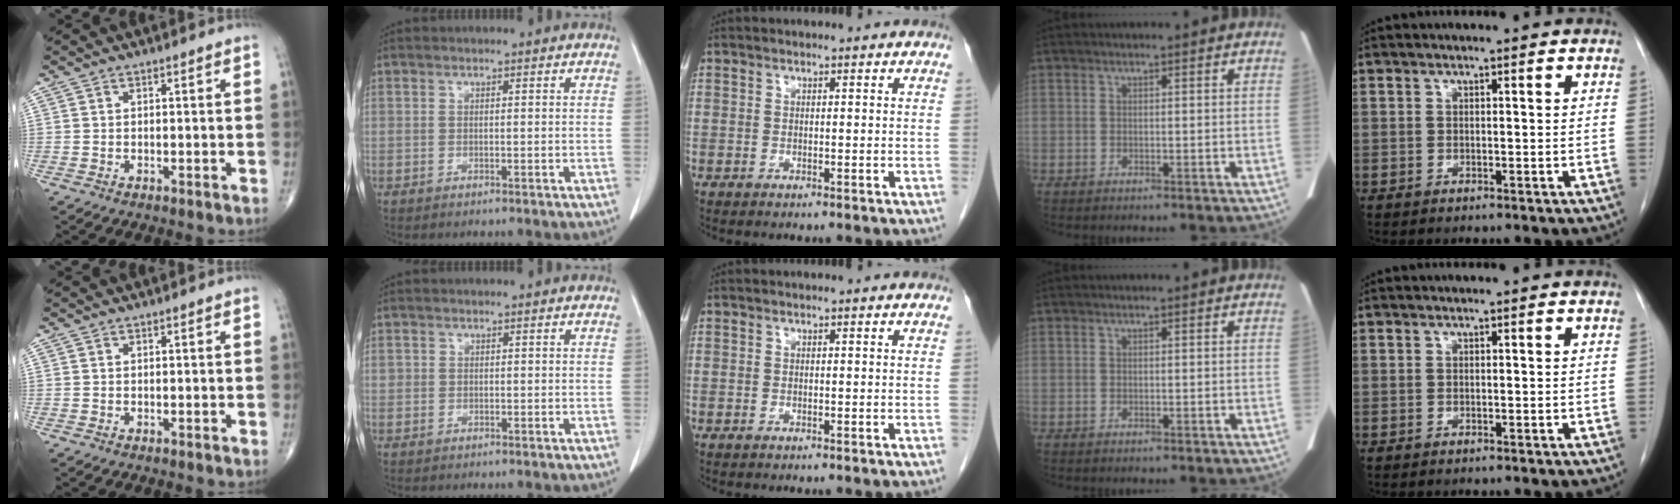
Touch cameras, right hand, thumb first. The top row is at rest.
{"index": {"total": 0.8, "force": [0.0, 0.7, 0.1], "torque": [0.007, 0.008, 0.000]}}